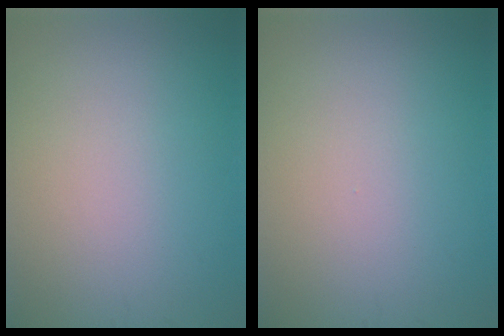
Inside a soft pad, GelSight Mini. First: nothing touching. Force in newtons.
{"total": 0.0}